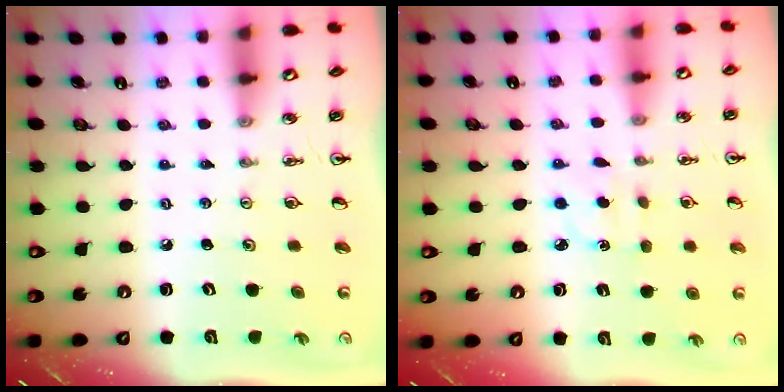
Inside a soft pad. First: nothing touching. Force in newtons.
{"total": 2.6, "press": 2.5, "slide": 0.7}